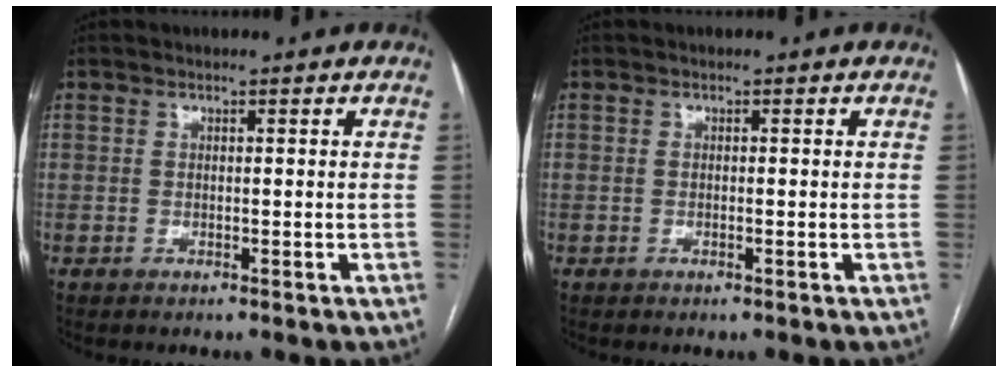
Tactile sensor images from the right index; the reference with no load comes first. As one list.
[{"total": 0.0}]